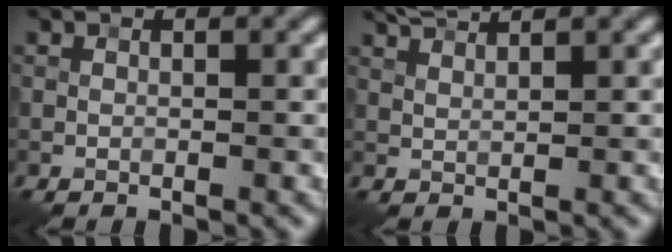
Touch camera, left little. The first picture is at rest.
{"total": 2.5, "force": [2.2, 0.4, 1.2], "torque": [-0.030, 0.003, 0.041]}